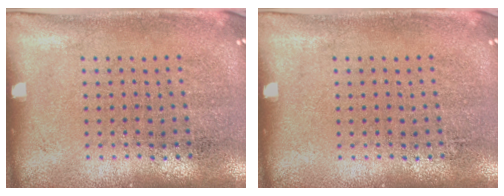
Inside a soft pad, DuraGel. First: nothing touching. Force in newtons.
{"total": 0.0}